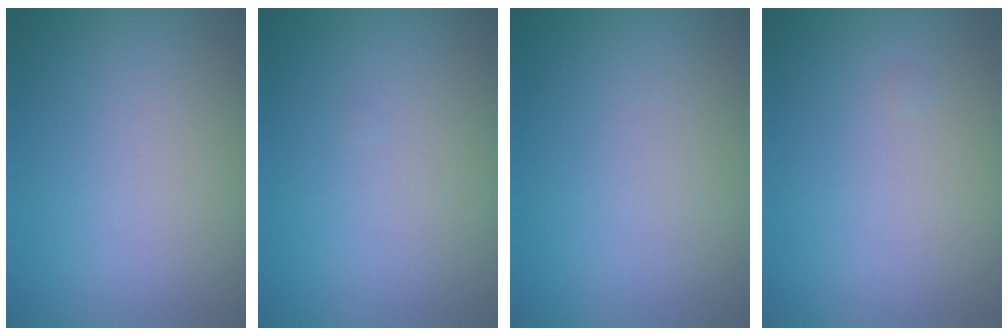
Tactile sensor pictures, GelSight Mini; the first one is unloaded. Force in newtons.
{"total": 0.0}
{"total": 0.0}
{"total": 0.0}